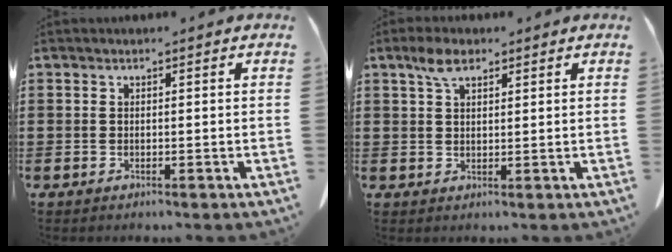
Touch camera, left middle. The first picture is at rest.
{"total": 3.8, "force": [2.3, 1.7, 2.5], "torque": [-0.056, 0.006, 0.042]}